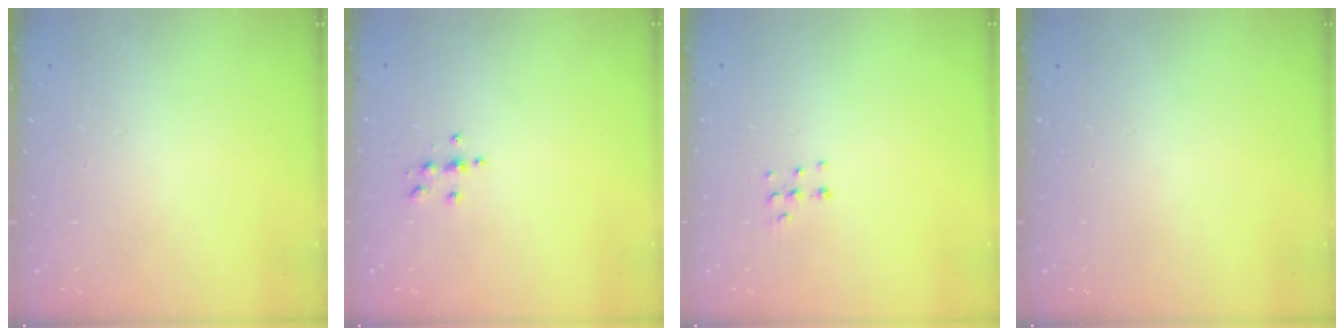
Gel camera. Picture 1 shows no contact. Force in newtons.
{"total": 3.8, "press": 3.8, "slide": 0.4}
{"total": 3.9, "press": 3.8, "slide": 1.0}
{"total": 0.0}